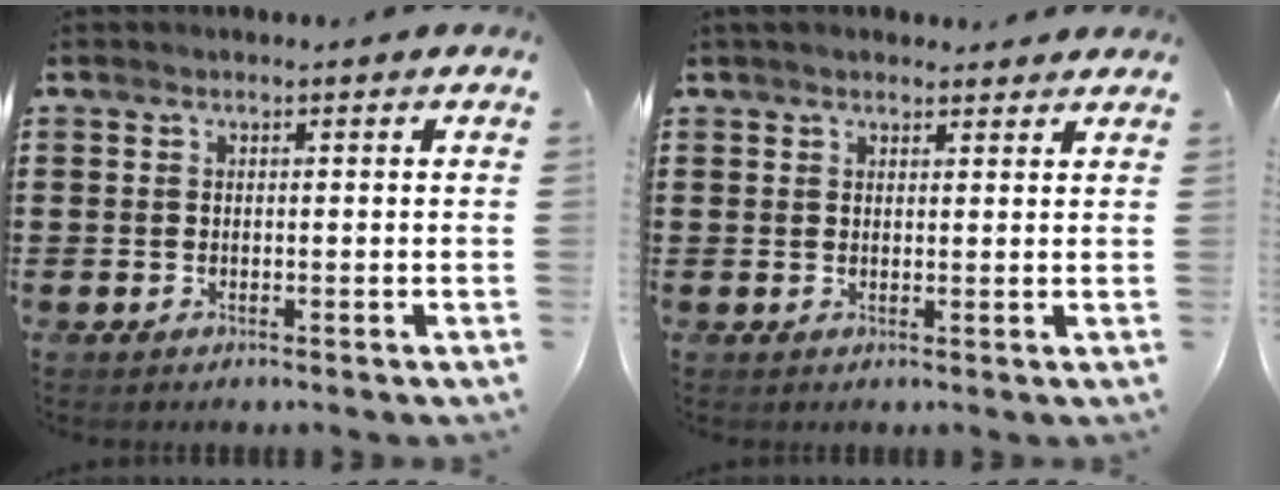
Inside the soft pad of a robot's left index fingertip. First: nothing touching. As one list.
[{"total": 2.0, "force": [1.8, 0.6, 0.6], "torque": [-0.015, 0.005, 0.036]}]